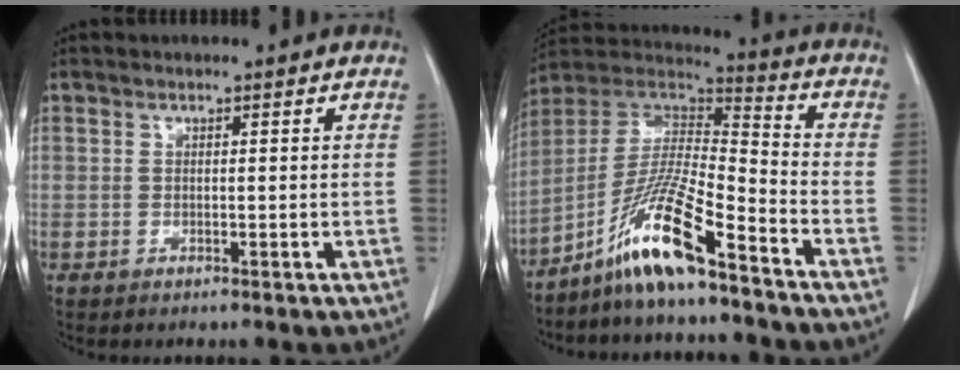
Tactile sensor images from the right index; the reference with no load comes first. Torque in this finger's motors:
{"motor_torque": [1.33, -0.80, 0.48, 0.12]}